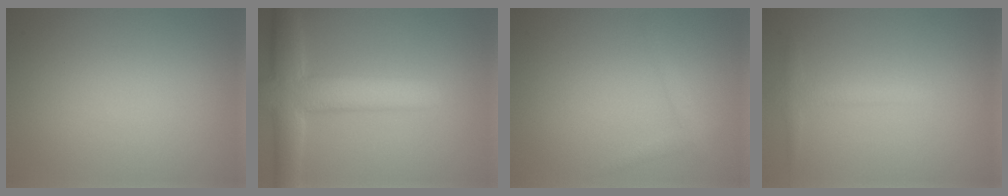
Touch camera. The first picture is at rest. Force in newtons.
{"total": 7.0, "press": 7.0, "slide": 0.4}
{"total": 1.2, "press": 1.2, "slide": 0.1}
{"total": 1.6, "press": 1.6, "slide": 0.1}